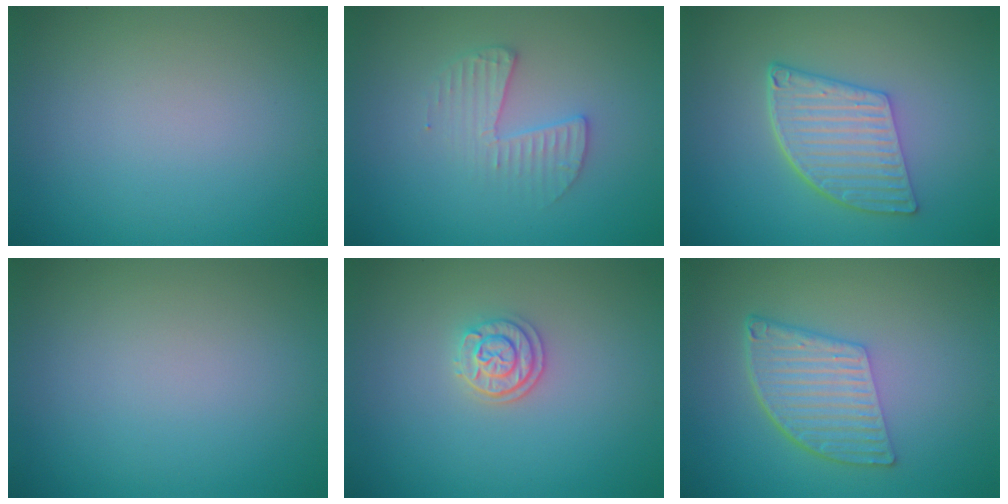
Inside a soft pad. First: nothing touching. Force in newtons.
{"total": 2.3, "press": 2.3, "slide": 0.3}
{"total": 5.5, "press": 4.1, "slide": 3.7}
{"total": 0.0}
{"total": 2.2, "press": 2.1, "slide": 0.9}
{"total": 5.5, "press": 3.8, "slide": 4.1}